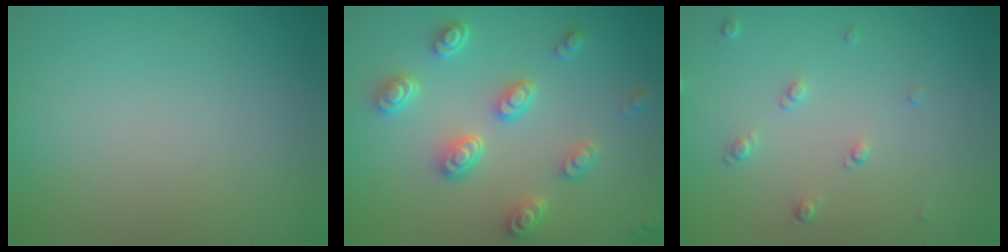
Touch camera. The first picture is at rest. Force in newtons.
{"total": 4.4, "press": 3.6, "slide": 2.6}
{"total": 1.1, "press": 0.8, "slide": 0.8}